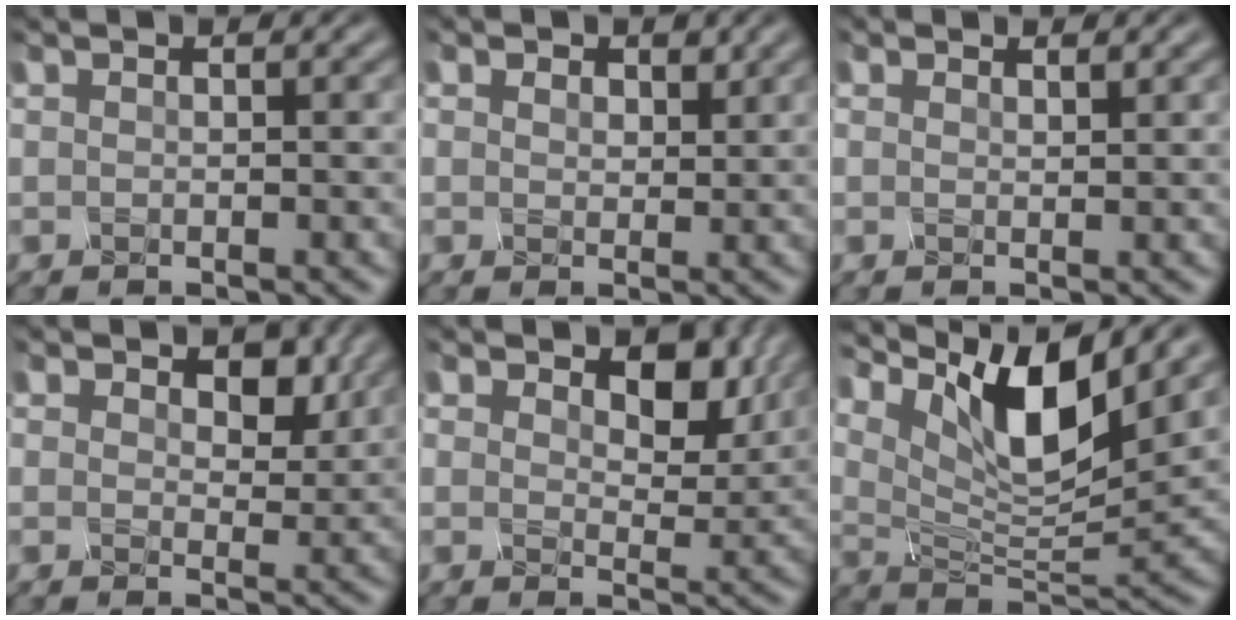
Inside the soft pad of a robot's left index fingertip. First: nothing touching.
{"total": 1.7, "force": [0.9, 1.3, 0.4], "torque": [-0.011, -0.004, 0.018]}
{"total": 0.6, "force": [0.6, 0.1, 0.0], "torque": [0.005, 0.002, 0.012]}
{"total": 3.1, "force": [1.4, 2.3, 1.6], "torque": [-0.030, -0.006, 0.015]}
{"total": 4.6, "force": [2.1, 3.0, 2.7], "torque": [-0.044, -0.008, 0.026]}
{"total": 9.5, "force": [4.9, 3.1, 7.5], "torque": [-0.134, -0.004, 0.096]}